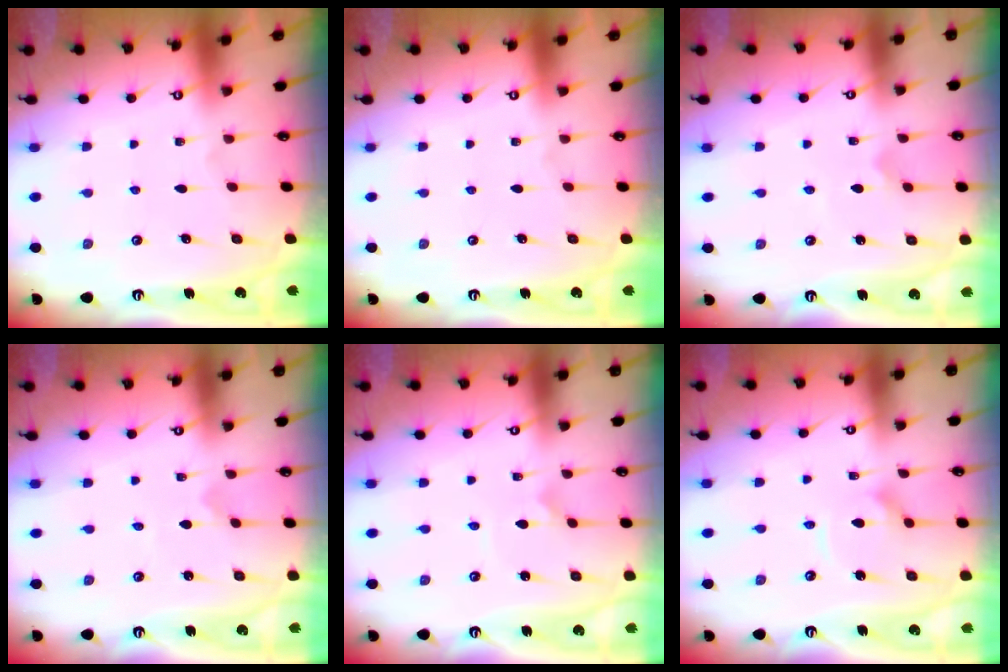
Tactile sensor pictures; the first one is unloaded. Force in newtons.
{"total": 0.0}
{"total": 2.1, "press": 2.1, "slide": 0.6}
{"total": 0.0}
{"total": 1.2, "press": 1.2, "slide": 0.0}
{"total": 6.5, "press": 6.5, "slide": 0.6}